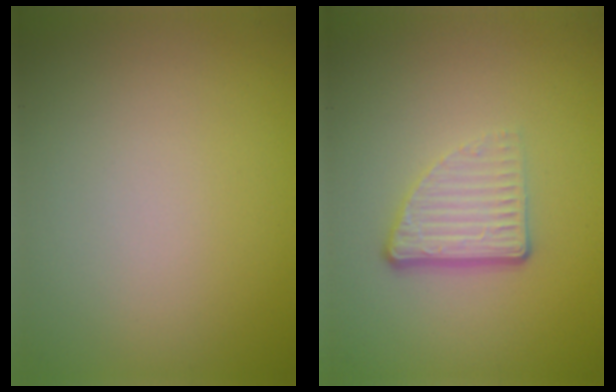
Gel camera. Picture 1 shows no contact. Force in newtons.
{"total": 3.7, "press": 2.5, "slide": 2.7}